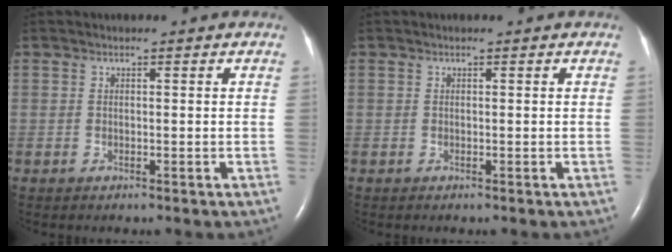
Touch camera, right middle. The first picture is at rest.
{"total": 0.0}